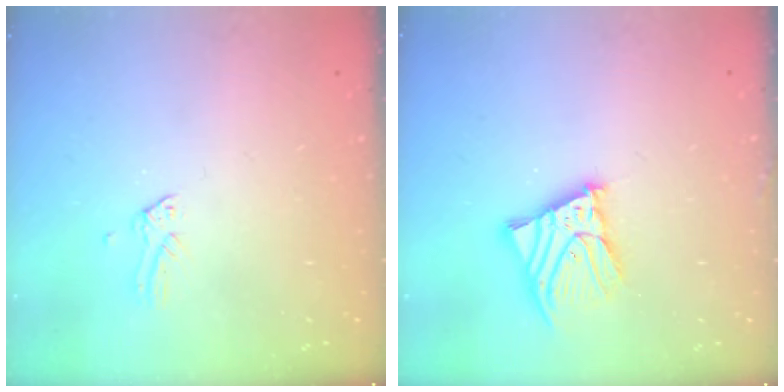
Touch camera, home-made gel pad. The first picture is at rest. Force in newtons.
{"total": 9.6, "press": 9.5, "slide": 0.9}